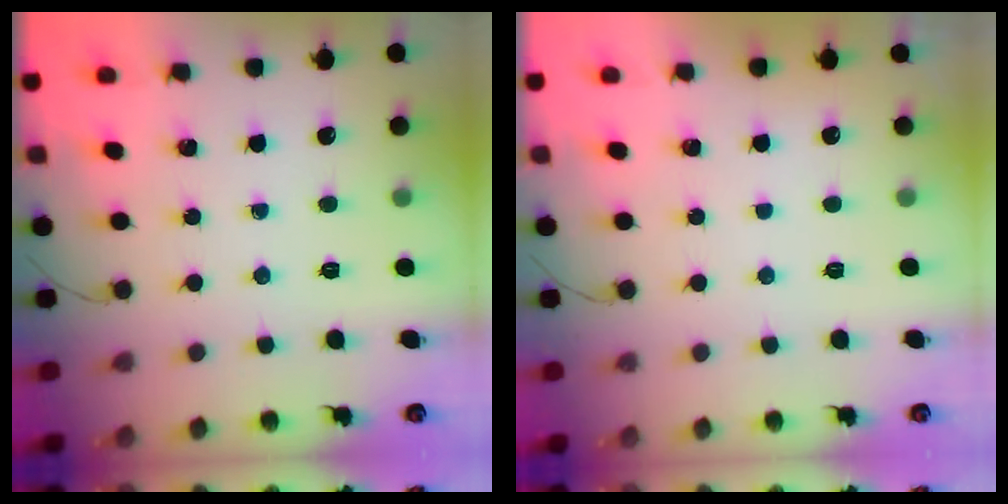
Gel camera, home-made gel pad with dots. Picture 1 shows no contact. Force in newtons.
{"total": 2.8, "press": 2.8, "slide": 0.1}